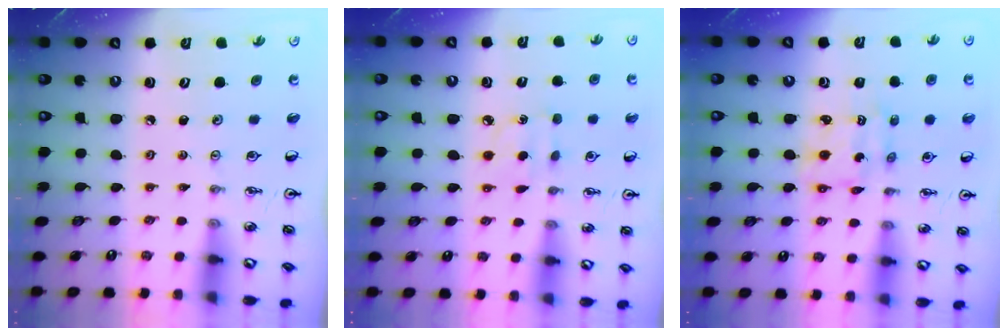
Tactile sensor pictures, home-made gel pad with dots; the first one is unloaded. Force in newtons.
{"total": 4.2, "press": 4.1, "slide": 0.3}
{"total": 3.8, "press": 3.7, "slide": 0.4}